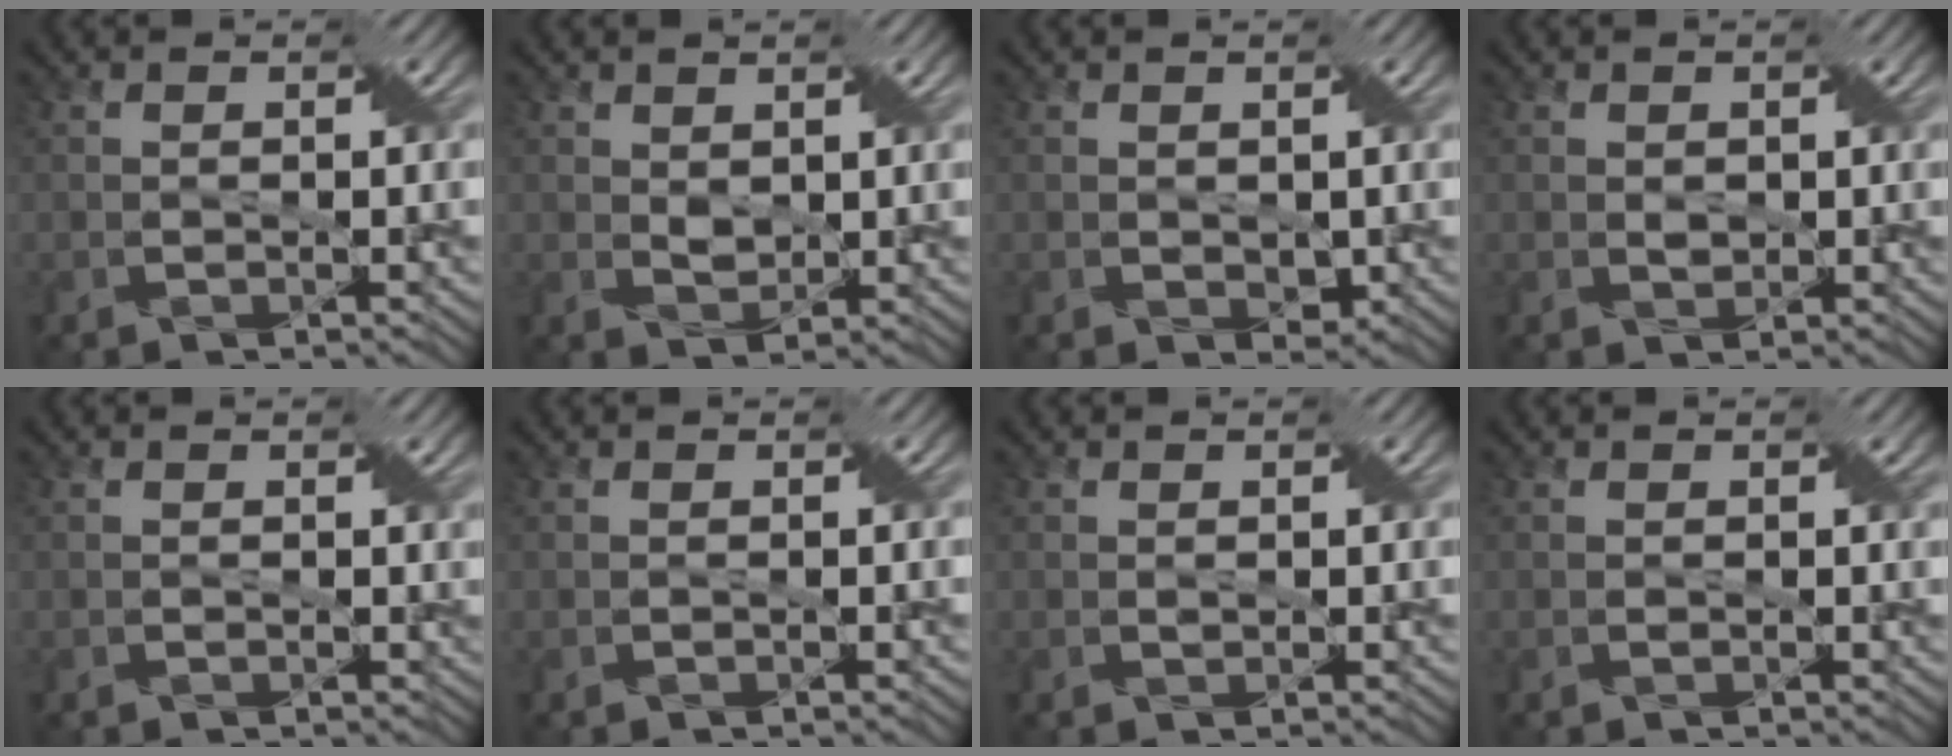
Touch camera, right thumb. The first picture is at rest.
{"total": 2.2, "force": [1.1, 1.5, 1.1], "torque": [-0.029, -0.002, 0.023]}
{"total": 1.5, "force": [0.3, 1.2, 0.8], "torque": [-0.018, -0.006, 0.009]}
{"total": 1.2, "force": [0.4, 0.9, 0.6], "torque": [-0.016, -0.003, 0.010]}
{"total": 0.7, "force": [0.3, 0.6, 0.1], "torque": [-0.008, -0.002, 0.003]}
{"total": 0.0}
{"total": 0.6, "force": [0.3, 0.5, 0.2], "torque": [-0.008, -0.001, 0.007]}
{"total": 0.5, "force": [0.3, 0.4, 0.2], "torque": [-0.002, -0.001, 0.006]}